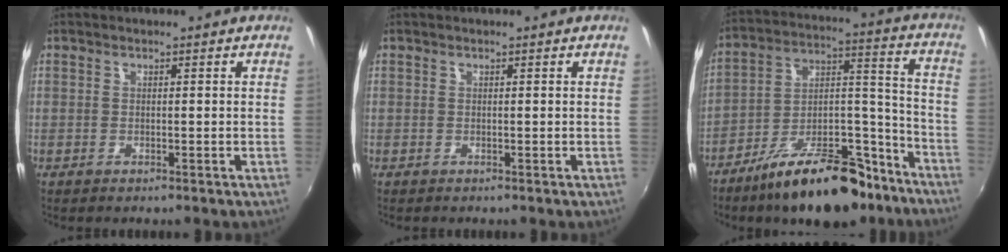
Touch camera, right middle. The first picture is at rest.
{"total": 0.0}
{"total": 21.5, "force": [-15.3, 8.2, 12.6], "torque": [-0.193, 0.021, -0.230]}